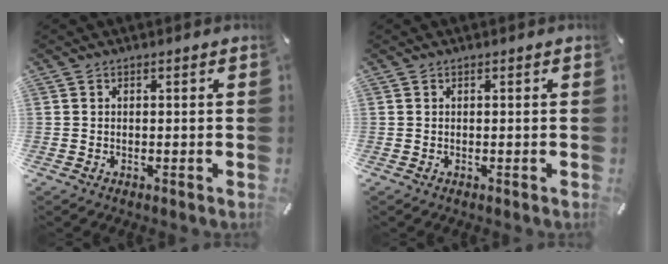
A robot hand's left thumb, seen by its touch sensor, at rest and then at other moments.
{"total": 0.0}